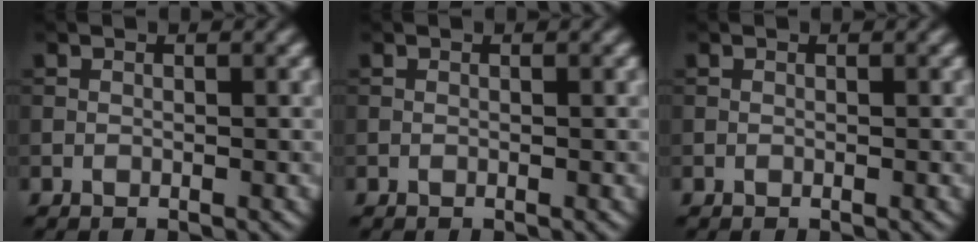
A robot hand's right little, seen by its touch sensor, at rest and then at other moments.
{"total": 0.0}
{"total": 0.0}